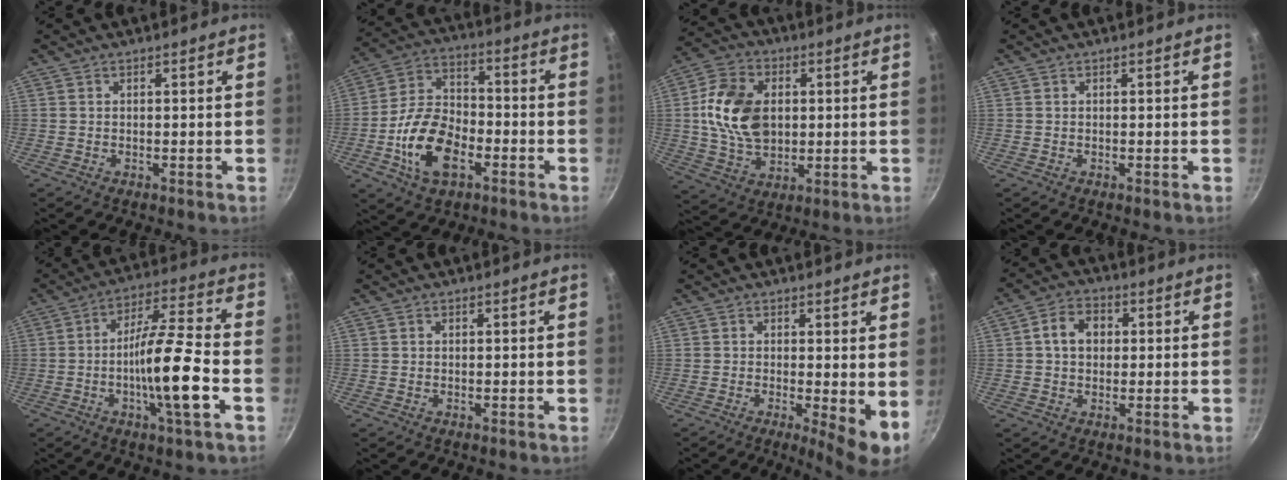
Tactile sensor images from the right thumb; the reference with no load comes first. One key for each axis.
{"total": 14.9, "fx": -5.2, "fy": 8.8, "fz": 10.8, "tx": -0.186, "ty": 0.034, "tz": -0.102}
{"total": 14.9, "fx": 1.6, "fy": 10.4, "fz": 10.6, "tx": -0.179, "ty": 0.002, "tz": 0.028}
{"total": 0.0}
{"total": 14.1, "fx": -3.8, "fy": 1.7, "fz": 13.5, "tx": -0.229, "ty": 0.026, "tz": -0.073}
{"total": 0.0}
{"total": 6.2, "fx": -0.1, "fy": 1.6, "fz": 6.0, "tx": -0.084, "ty": -0.016, "tz": 0.001}
{"total": 6.7, "fx": 1.0, "fy": 5.3, "fz": 4.0, "tx": -0.045, "ty": 0.012, "tz": 0.006}